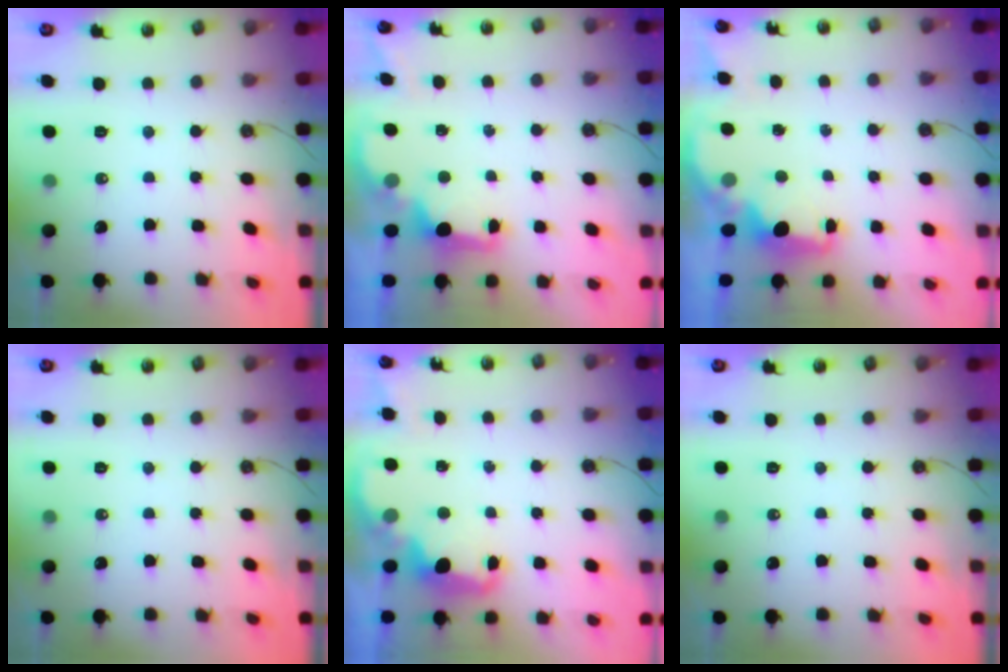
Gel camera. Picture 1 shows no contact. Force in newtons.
{"total": 2.0, "press": 1.9, "slide": 0.8}
{"total": 2.7, "press": 2.6, "slide": 0.9}
{"total": 0.0}
{"total": 2.6, "press": 2.5, "slide": 0.7}
{"total": 0.0}